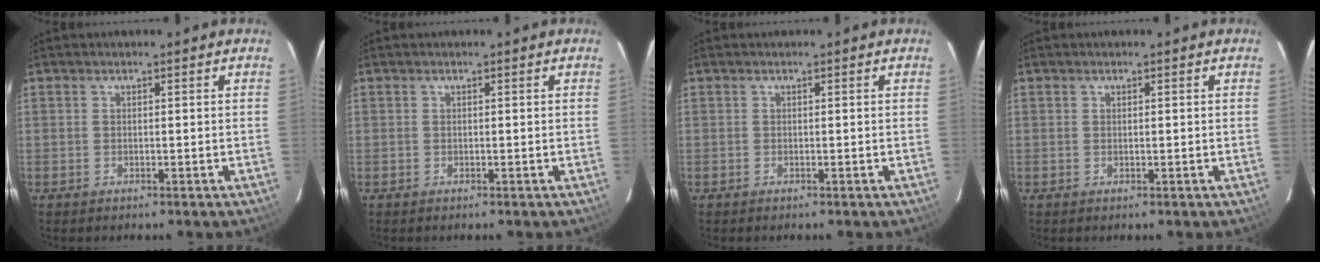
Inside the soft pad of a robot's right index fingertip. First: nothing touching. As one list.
[{"total": 0.0}, {"total": 0.0}, {"total": 0.0}]